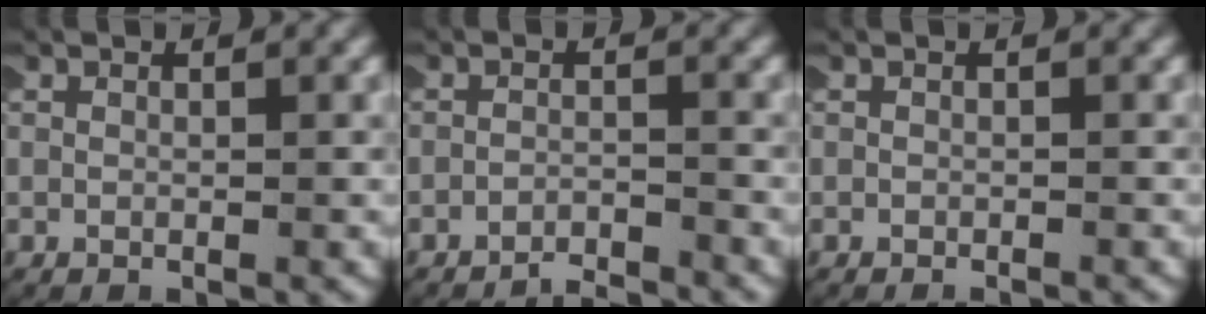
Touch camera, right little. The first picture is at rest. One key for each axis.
{"total": 2.6, "fx": -2.6, "fy": 0.0, "fz": -0.1, "tx": 0.002, "ty": -0.008, "tz": -0.044}
{"total": 0.6, "fx": -0.6, "fy": -0.1, "fz": -0.1, "tx": -0.002, "ty": -0.002, "tz": -0.008}